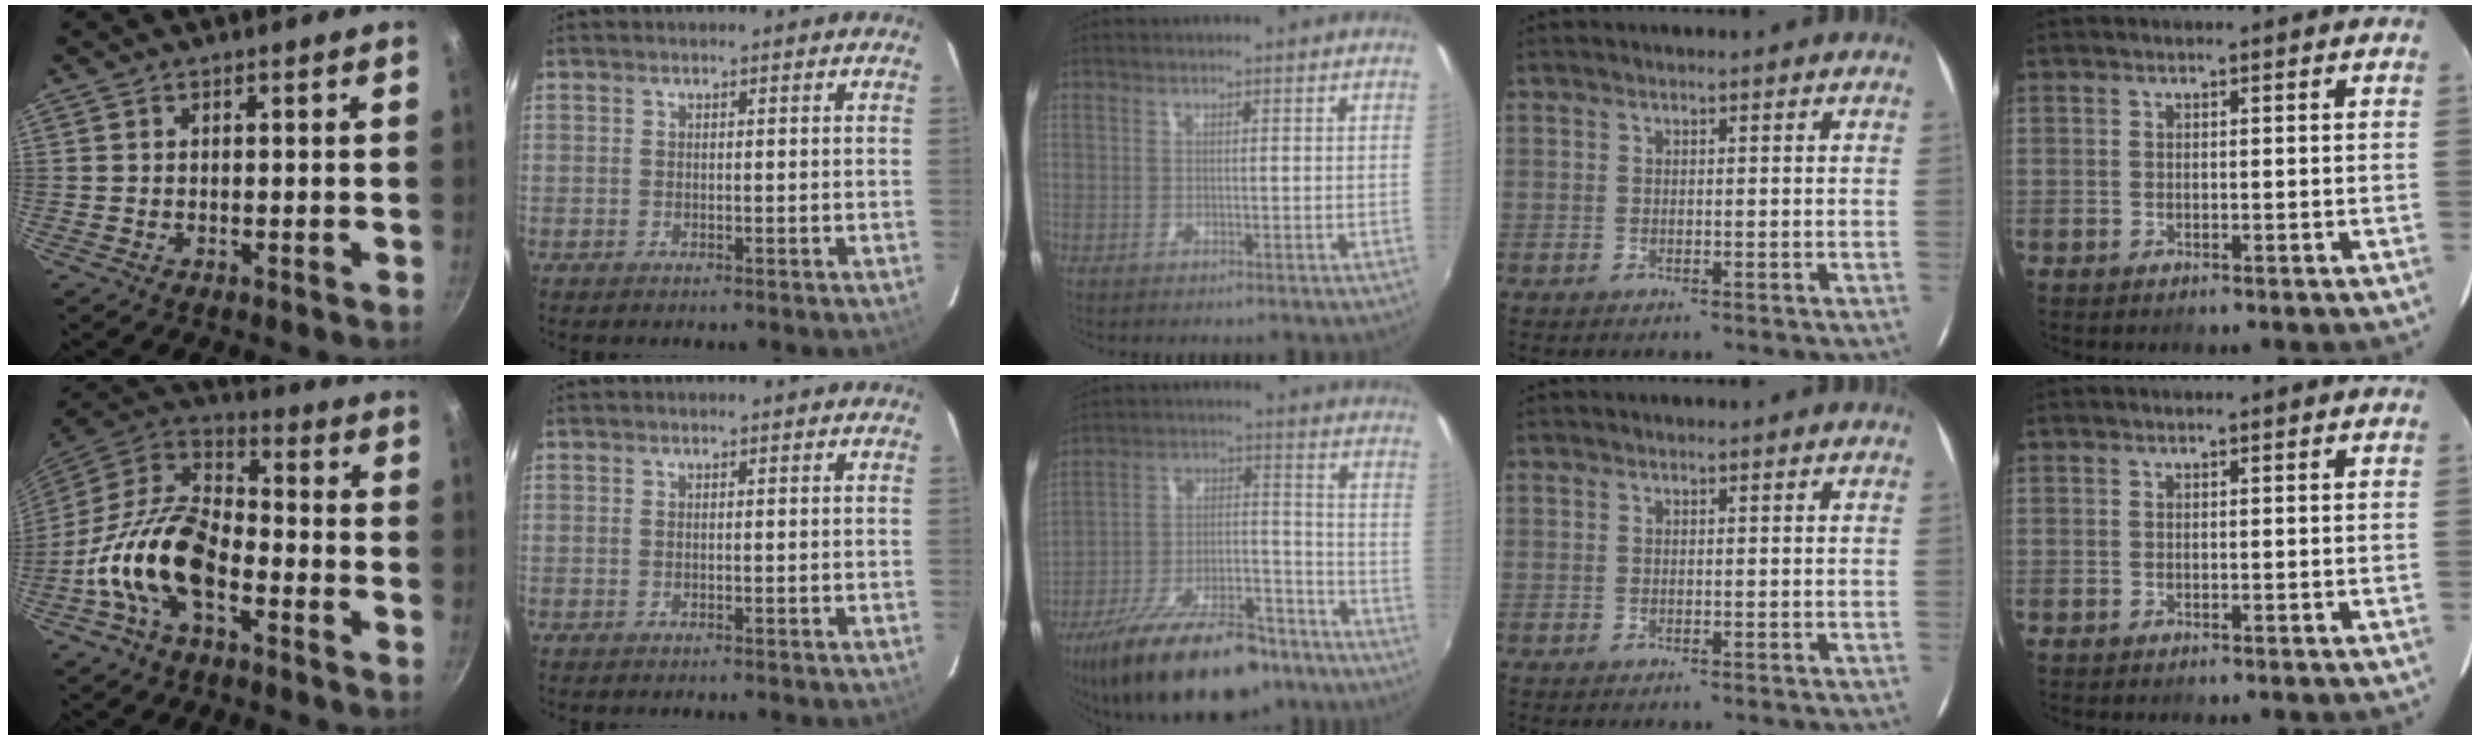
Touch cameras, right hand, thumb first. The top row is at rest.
{"thumb": {"total": 17.1, "force": [-6.2, 9.5, 12.9], "torque": [-0.222, 0.051, -0.137]}, "middle": {"total": 23.7, "force": [-17.2, 9.4, 13.4], "torque": [-0.237, -0.011, -0.256]}}